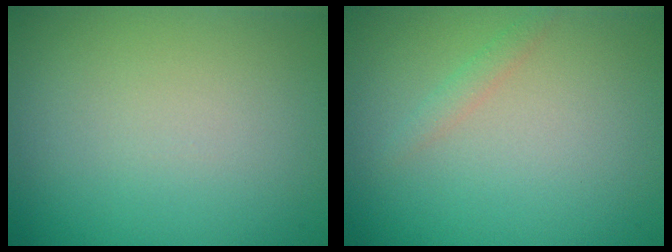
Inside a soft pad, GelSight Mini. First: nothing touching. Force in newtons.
{"total": 0.9, "press": 0.9, "slide": 0.0}